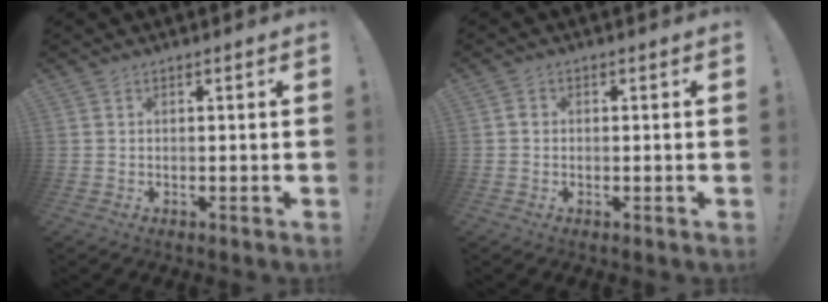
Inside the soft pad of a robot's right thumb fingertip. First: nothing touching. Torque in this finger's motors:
{"motor_torque": [-0.09, 0.15, 0.31, -0.11, -0.05]}